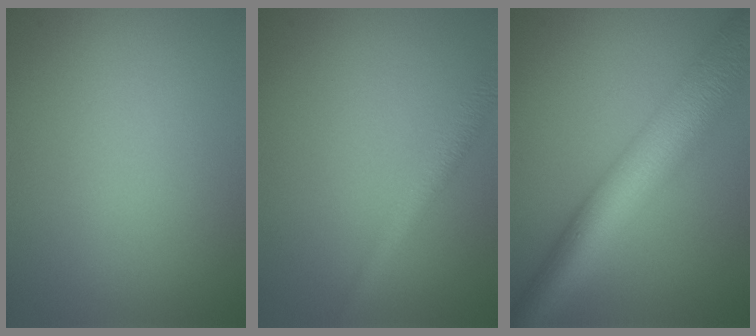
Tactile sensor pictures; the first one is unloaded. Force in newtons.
{"total": 2.5, "press": 2.5, "slide": 0.1}
{"total": 10.3, "press": 10.3, "slide": 0.1}